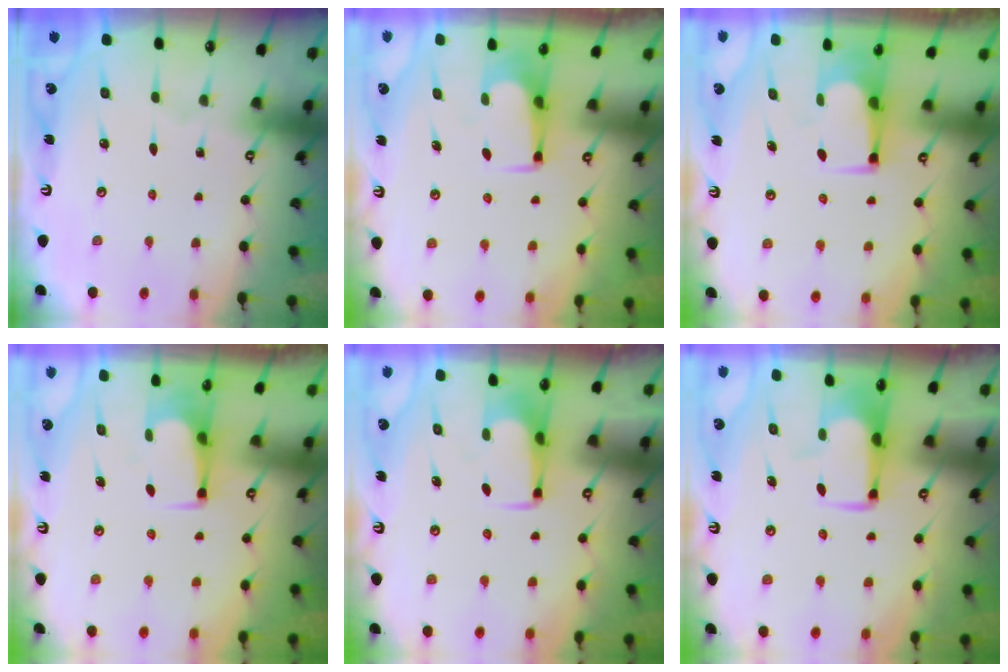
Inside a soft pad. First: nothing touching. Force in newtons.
{"total": 3.9, "press": 3.9, "slide": 0.6}
{"total": 2.1, "press": 2.1, "slide": 0.1}
{"total": 2.3, "press": 2.3, "slide": 0.4}
{"total": 1.6, "press": 1.5, "slide": 0.5}
{"total": 1.8, "press": 1.7, "slide": 0.5}